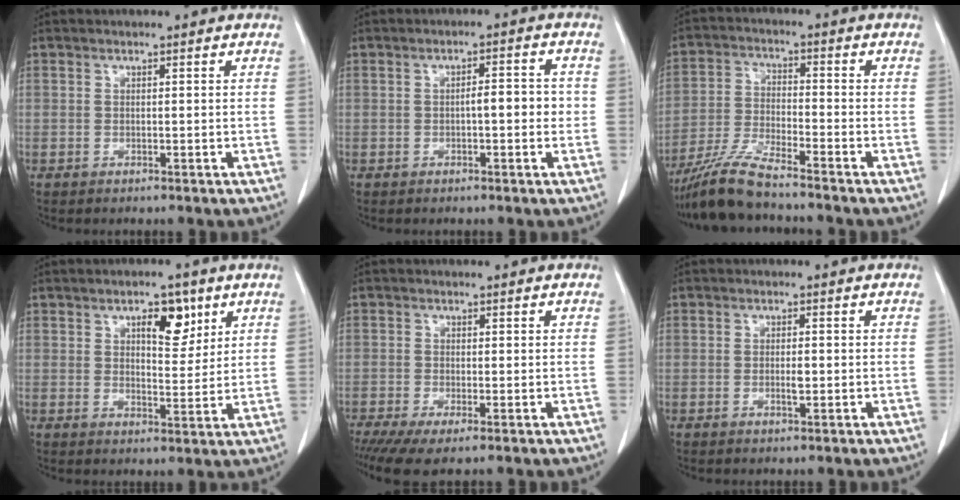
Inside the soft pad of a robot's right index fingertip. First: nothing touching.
{"total": 3.8, "force": [-0.4, 1.1, 3.6], "torque": [-0.052, 0.011, -0.006]}
{"total": 8.6, "force": [-7.5, 0.0, 4.2], "torque": [-0.089, -0.023, -0.147]}
{"total": 6.2, "force": [3.3, 2.6, 4.5], "torque": [-0.066, 0.001, 0.049]}
{"total": 4.5, "force": [-2.7, 0.8, 3.5], "torque": [-0.059, -0.014, -0.047]}
{"total": 1.7, "force": [-0.3, 0.3, 1.7], "torque": [-0.033, -0.001, -0.005]}